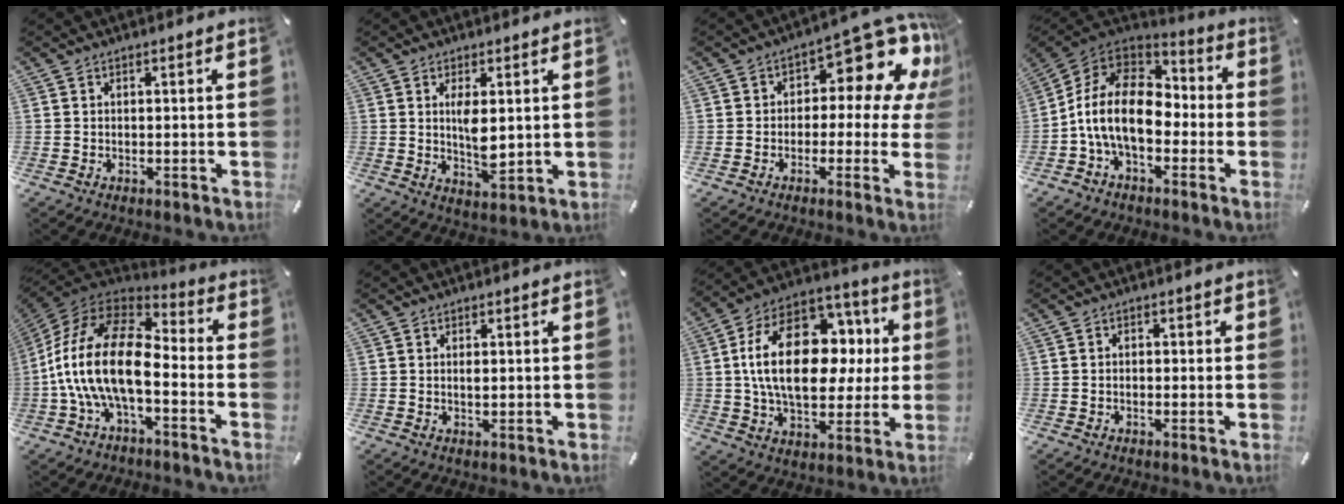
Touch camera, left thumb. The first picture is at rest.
{"total": 6.4, "force": [1.6, 2.7, 5.6], "torque": [-0.104, -0.013, 0.021]}
{"total": 12.2, "force": [5.7, 6.6, 8.6], "torque": [-0.108, -0.046, 0.093]}
{"total": 15.5, "force": [-3.6, 10.1, 11.2], "torque": [-0.238, 0.026, -0.067]}
{"total": 20.3, "force": [-4.5, 10.2, 17.0], "torque": [-0.358, 0.016, -0.076]}
{"total": 0.8, "force": [0.1, 0.3, 0.8], "torque": [-0.017, -0.001, 0.003]}
{"total": 23.4, "force": [3.6, 15.1, 17.5], "torque": [-0.310, 0.005, 0.066]}
{"total": 1.3, "force": [-0.8, 0.8, 0.6], "torque": [-0.011, 0.006, -0.017]}